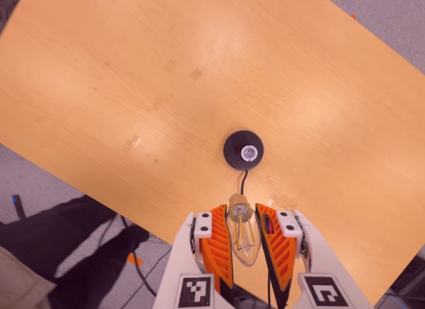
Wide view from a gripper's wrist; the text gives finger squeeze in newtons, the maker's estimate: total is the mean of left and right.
{"total": 20.5, "left": 22.2, "right": 18.7}